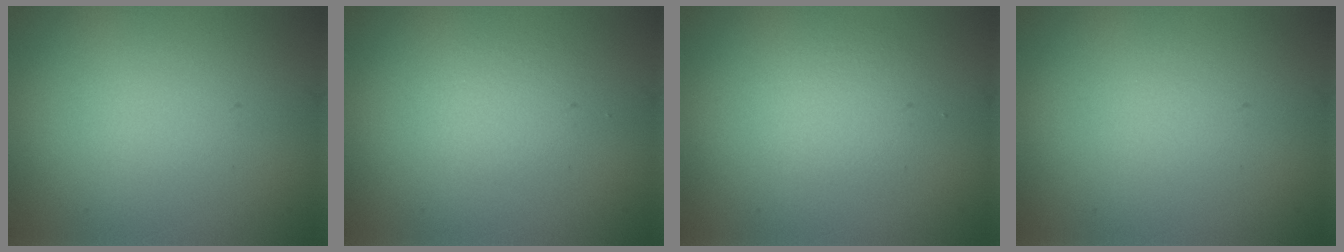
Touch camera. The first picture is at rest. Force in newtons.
{"total": 1.3, "press": 1.2, "slide": 0.1}
{"total": 1.7, "press": 1.7, "slide": 0.1}
{"total": 0.0}